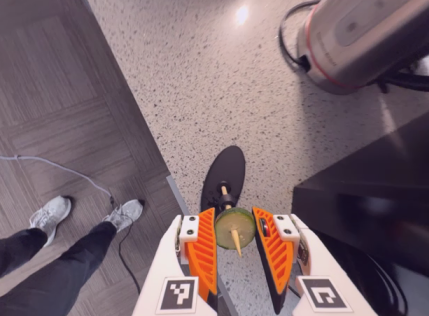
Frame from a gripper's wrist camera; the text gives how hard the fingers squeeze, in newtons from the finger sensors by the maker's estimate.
{"total": 7.7, "left": 7.9, "right": 7.6}